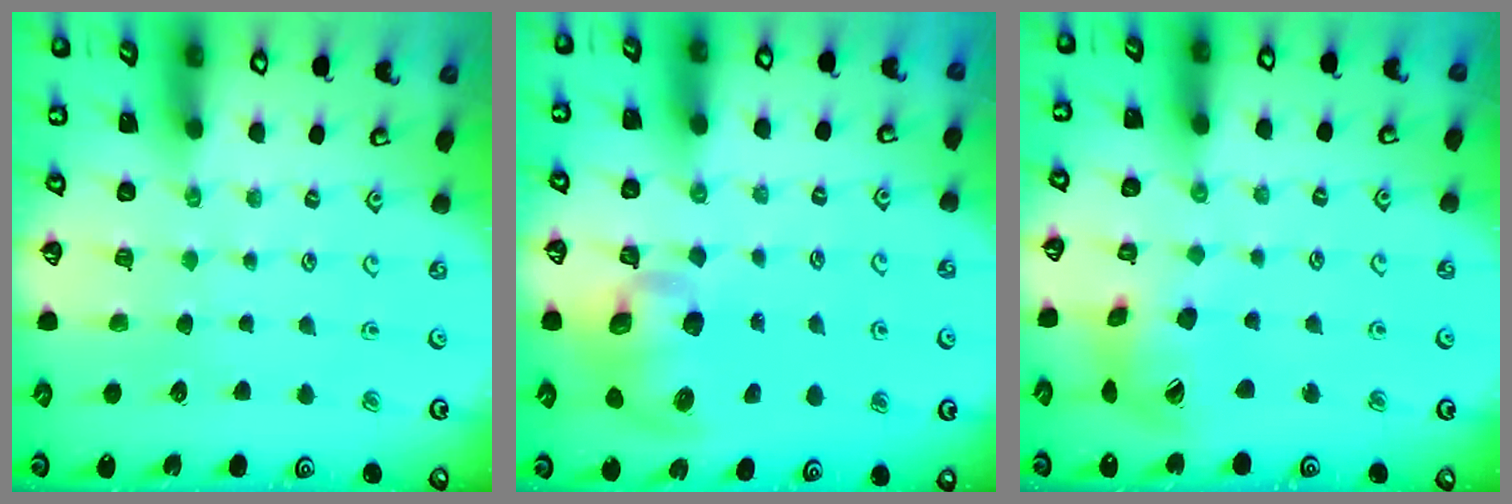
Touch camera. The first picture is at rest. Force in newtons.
{"total": 11.5, "press": 11.4, "slide": 1.9}
{"total": 13.1, "press": 13.0, "slide": 1.8}